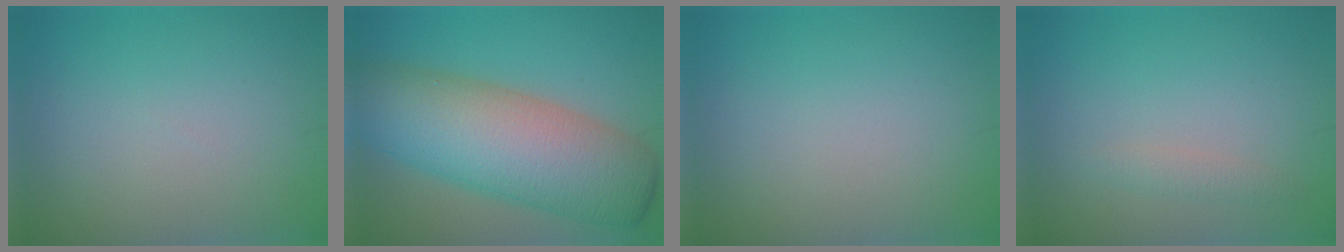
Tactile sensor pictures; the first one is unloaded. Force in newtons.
{"total": 12.3, "press": 12.3, "slide": 0.4}
{"total": 0.0}
{"total": 1.1, "press": 1.1, "slide": 0.0}